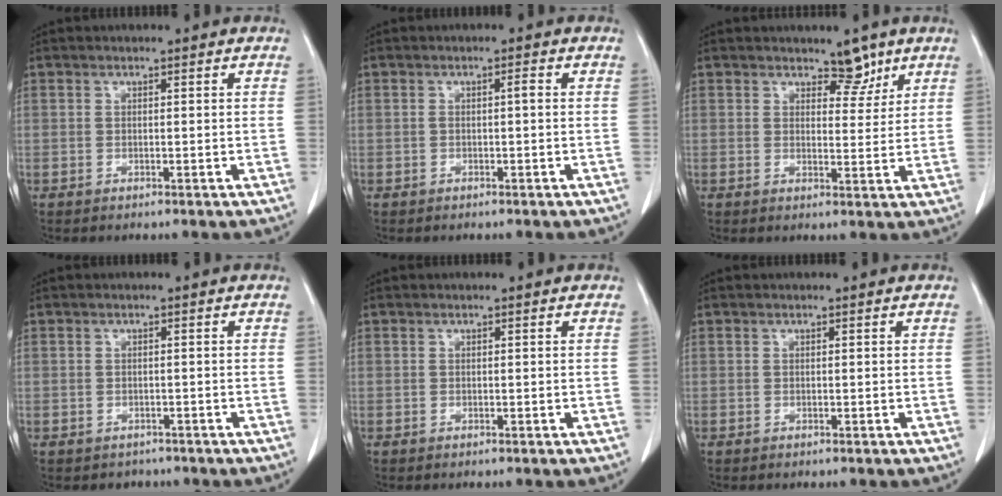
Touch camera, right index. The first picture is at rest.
{"total": 1.0, "force": [-0.1, 0.2, 1.0], "torque": [-0.016, 0.002, 0.000]}
{"total": 3.7, "force": [2.8, 1.7, 1.6], "torque": [-0.010, -0.005, 0.041]}
{"total": 2.1, "force": [-1.3, 1.6, -0.2], "torque": [-0.006, 0.004, -0.022]}
{"total": 0.0}
{"total": 0.0}